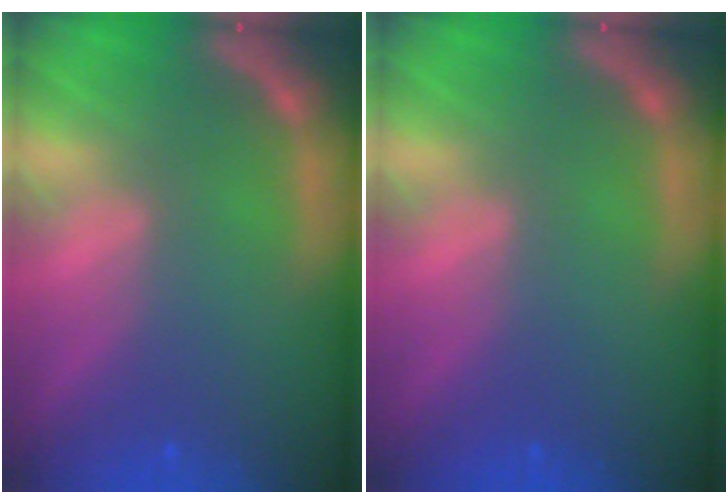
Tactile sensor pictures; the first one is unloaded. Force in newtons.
{"total": 0.0}